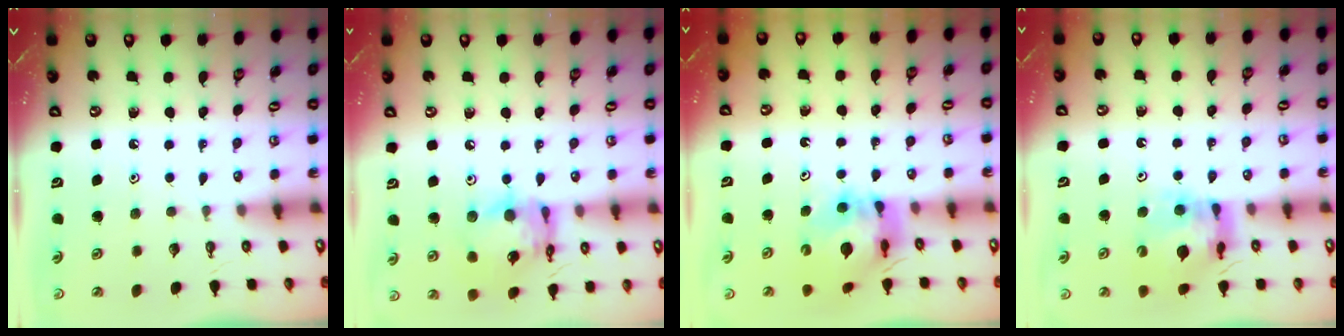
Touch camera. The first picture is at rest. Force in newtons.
{"total": 14.4, "press": 14.3, "slide": 1.5}
{"total": 10.8, "press": 10.8, "slide": 1.2}
{"total": 11.0, "press": 11.0, "slide": 1.2}